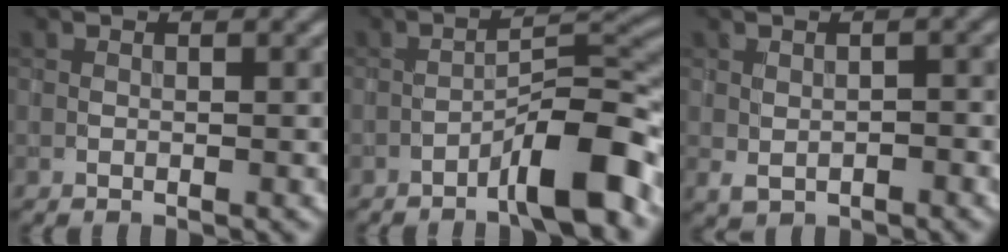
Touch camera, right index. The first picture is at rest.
{"total": 6.5, "force": [-3.9, 1.1, 5.1], "torque": [-0.076, 0.023, -0.068]}
{"total": 2.0, "force": [-0.7, 1.3, 1.3], "torque": [-0.023, -0.005, -0.007]}